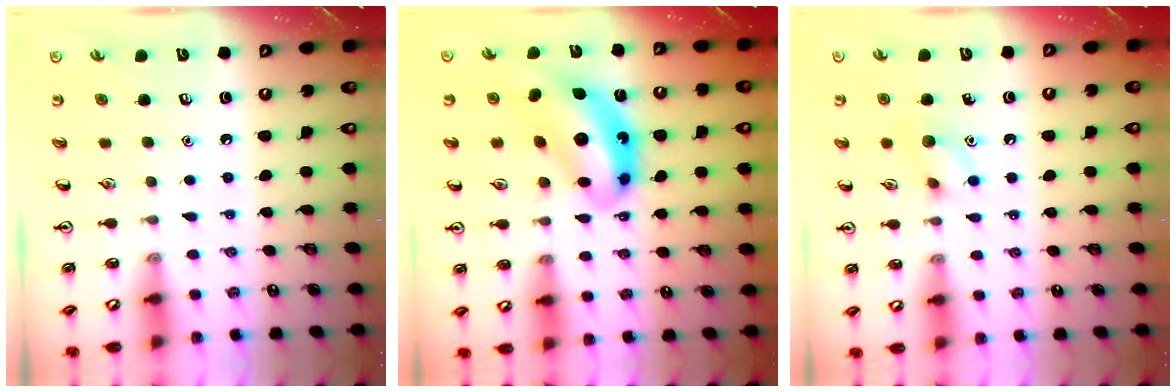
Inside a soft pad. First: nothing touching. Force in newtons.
{"total": 11.5, "press": 10.8, "slide": 3.7}
{"total": 7.4, "press": 7.4, "slide": 0.7}